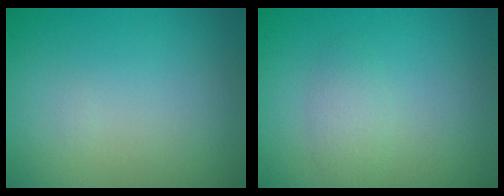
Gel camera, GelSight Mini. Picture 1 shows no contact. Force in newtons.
{"total": 1.5, "press": 1.5, "slide": 0.0}